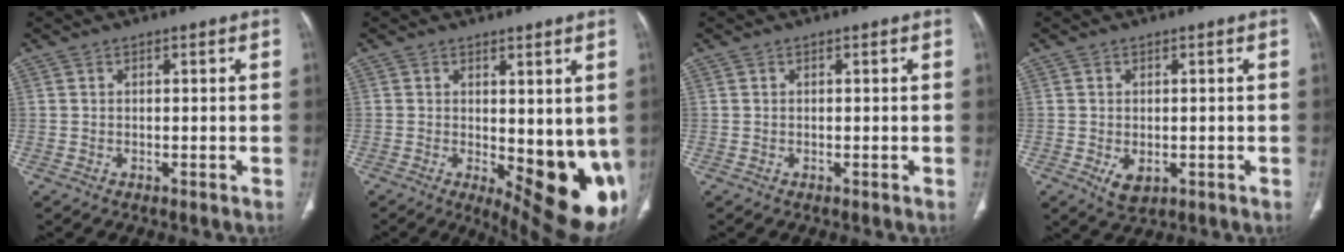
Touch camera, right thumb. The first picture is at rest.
{"total": 15.4, "force": [-1.3, 6.0, 14.1], "torque": [-0.175, -0.034, 0.001]}
{"total": 0.0}
{"total": 3.8, "force": [-0.9, 2.4, 2.8], "torque": [-0.045, -0.005, -0.005]}